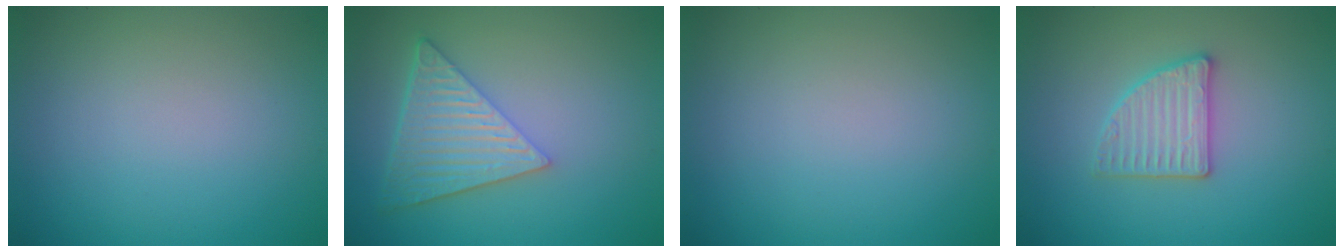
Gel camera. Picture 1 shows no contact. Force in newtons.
{"total": 6.2, "press": 4.5, "slide": 4.3}
{"total": 0.0}
{"total": 2.8, "press": 2.8, "slide": 0.4}